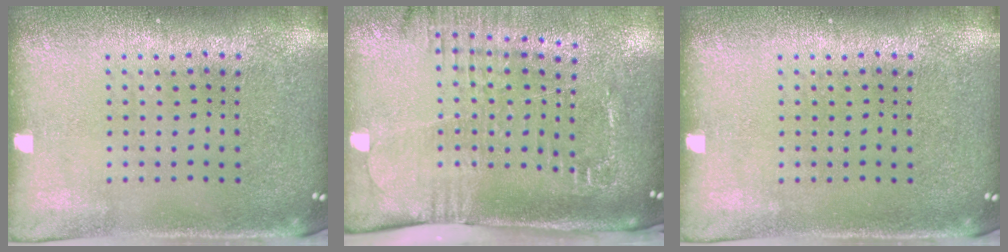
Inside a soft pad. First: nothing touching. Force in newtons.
{"total": 2.6, "press": 2.0, "slide": 1.6}
{"total": 0.0}